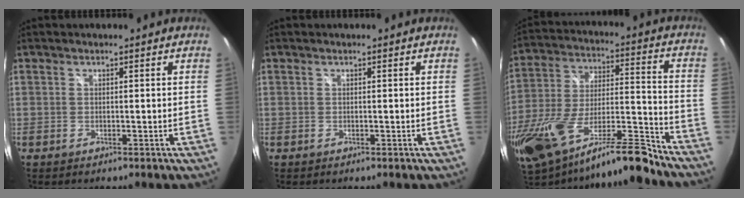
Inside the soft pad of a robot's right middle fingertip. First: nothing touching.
{"total": 0.0}
{"total": 22.3, "force": [-16.7, 4.3, 14.2], "torque": [-0.282, -0.048, -0.278]}